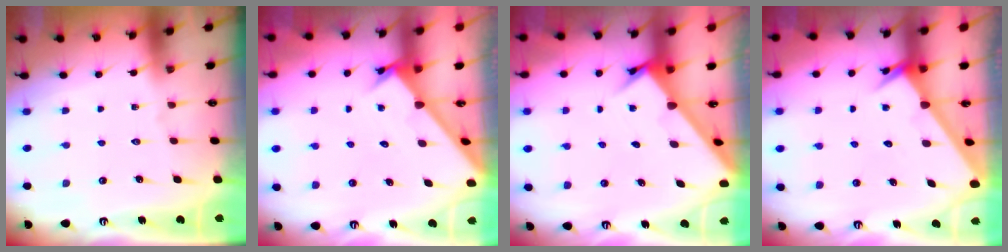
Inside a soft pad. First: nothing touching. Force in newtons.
{"total": 2.3, "press": 2.3, "slide": 0.0}
{"total": 2.5, "press": 2.5, "slide": 0.2}
{"total": 2.5, "press": 2.5, "slide": 0.1}